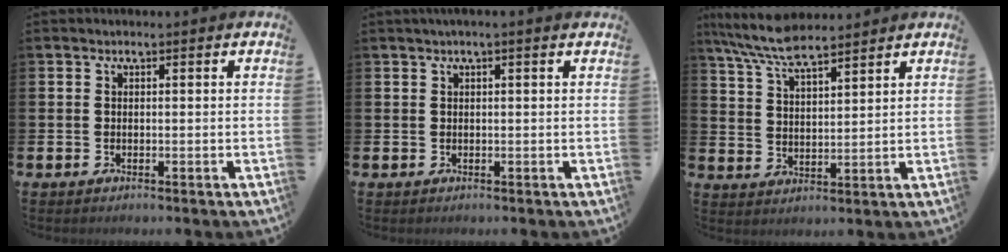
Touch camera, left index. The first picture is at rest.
{"total": 0.8, "force": [0.5, -0.1, 0.7], "torque": [-0.012, 0.001, 0.008]}
{"total": 7.0, "force": [6.5, 1.3, 2.5], "torque": [-0.074, -0.029, 0.118]}